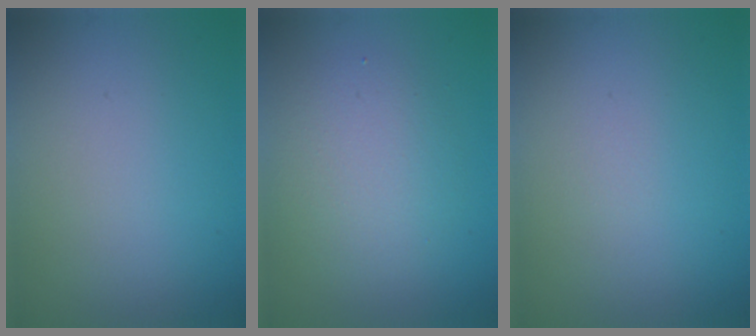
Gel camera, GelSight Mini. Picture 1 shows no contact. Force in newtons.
{"total": 3.8, "press": 3.8, "slide": 0.4}
{"total": 0.0}